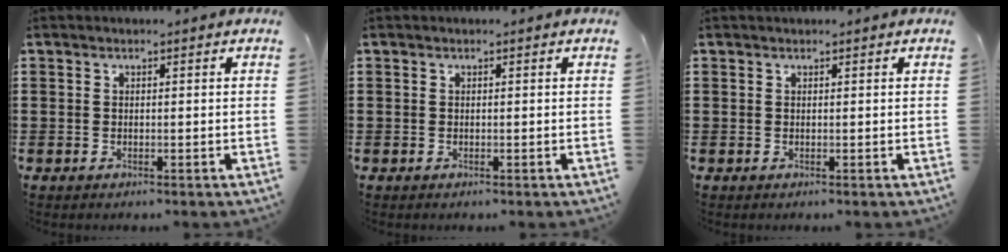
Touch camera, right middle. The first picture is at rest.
{"total": 0.0}
{"total": 0.0}